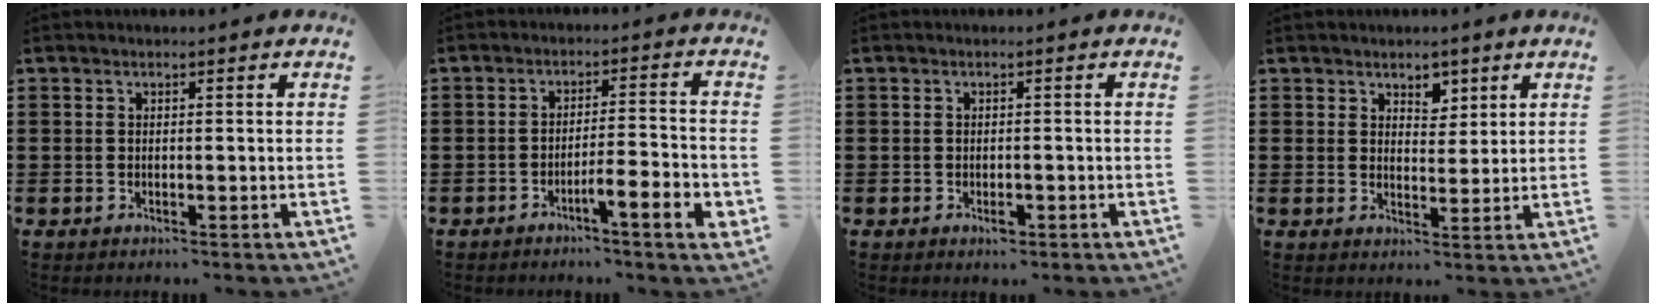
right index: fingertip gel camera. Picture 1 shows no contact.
{"total": 5.8, "force": [-3.4, 0.5, 4.7], "torque": [-0.073, -0.002, -0.059]}
{"total": 1.4, "force": [-0.7, 0.7, 1.0], "torque": [-0.019, 0.000, -0.012]}
{"total": 3.4, "force": [2.5, 2.1, 0.9], "torque": [-0.011, 0.006, 0.042]}